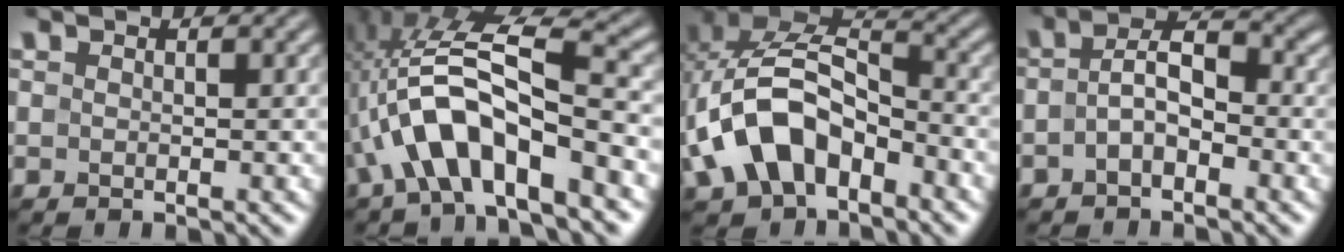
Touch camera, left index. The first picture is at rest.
{"total": 9.0, "force": [-2.9, 2.9, 8.0], "torque": [-0.144, 0.019, -0.054]}
{"total": 9.7, "force": [-2.8, 6.1, 6.9], "torque": [-0.142, 0.016, -0.061]}
{"total": 3.2, "force": [-0.8, 1.6, 2.7], "torque": [-0.051, 0.010, -0.021]}